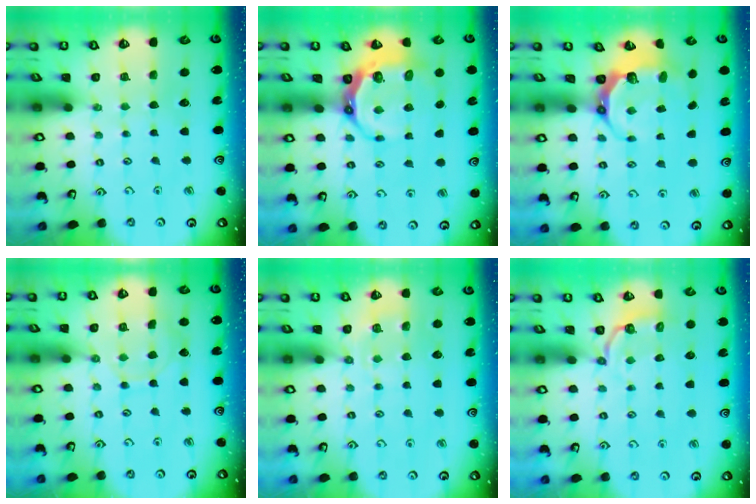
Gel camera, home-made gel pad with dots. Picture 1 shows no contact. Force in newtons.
{"total": 8.6, "press": 7.8, "slide": 3.5}
{"total": 6.8, "press": 5.6, "slide": 3.9}
{"total": 7.9, "press": 7.8, "slide": 0.9}
{"total": 6.4, "press": 6.3, "slide": 1.0}
{"total": 3.1, "press": 1.6, "slide": 2.6}